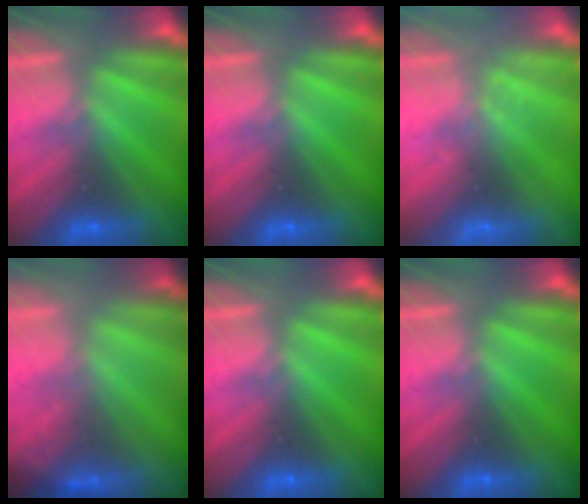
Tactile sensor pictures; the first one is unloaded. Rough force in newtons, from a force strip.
{"total": 0.0}
{"total": 2.3}
{"total": 1.8}
{"total": 0.0}
{"total": 0.0}